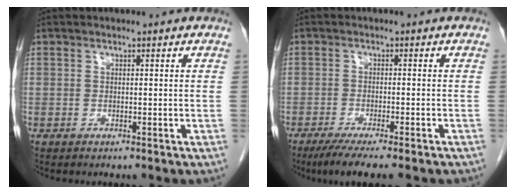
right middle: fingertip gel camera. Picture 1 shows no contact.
{"total": 9.2, "force": [-7.3, 0.7, 5.5], "torque": [-0.073, -0.018, -0.108]}